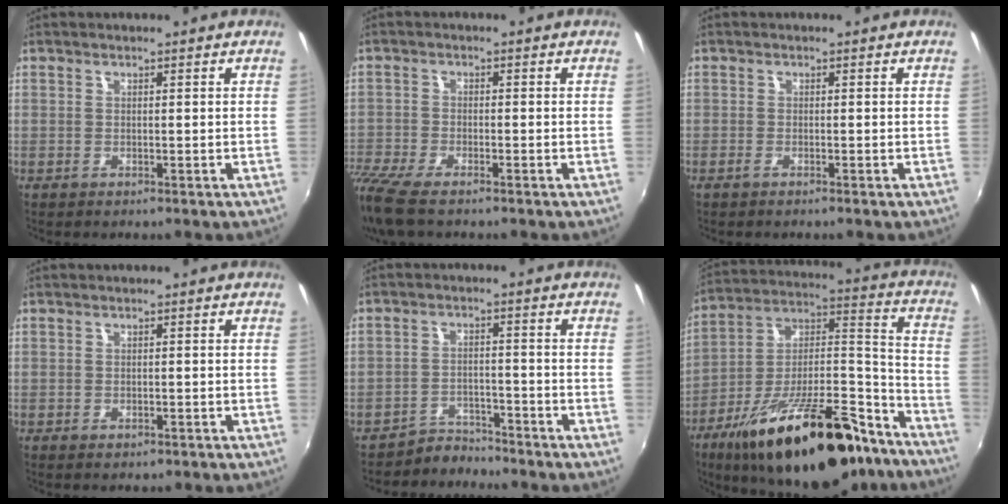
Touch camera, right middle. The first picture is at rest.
{"total": 9.9, "force": [-7.6, 2.7, 5.7], "torque": [-0.148, -0.042, -0.146]}
{"total": 1.0, "force": [-0.8, 0.0, 0.6], "torque": [-0.014, -0.003, -0.018]}
{"total": 1.3, "force": [-0.8, 0.8, 0.7], "torque": [-0.012, -0.003, -0.012]}
{"total": 4.0, "force": [-3.8, 1.0, -0.9], "torque": [0.015, 0.015, -0.062]}
{"total": 28.8, "force": [-19.5, 9.7, 18.8], "torque": [-0.293, 0.010, -0.289]}